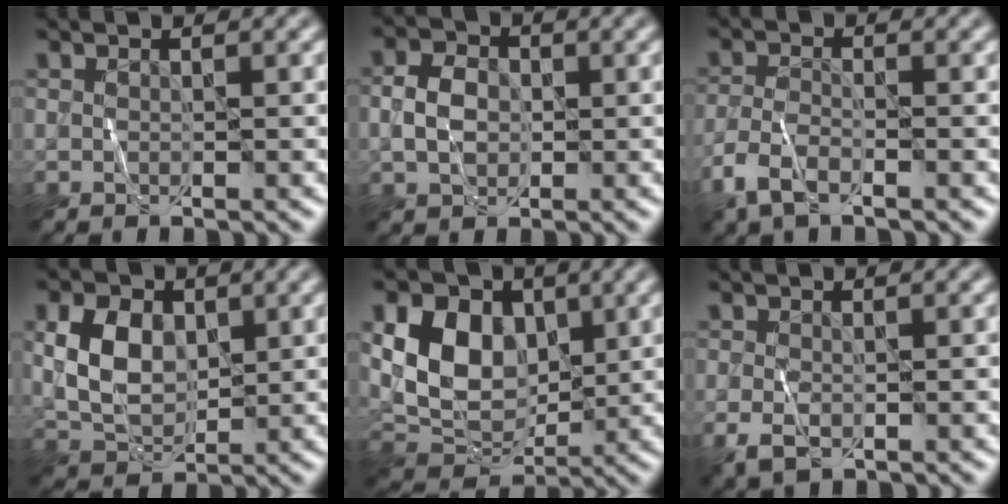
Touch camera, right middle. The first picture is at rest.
{"total": 3.0, "force": [-0.3, 2.3, 1.9], "torque": [-0.040, 0.005, -0.010]}
{"total": 3.2, "force": [-2.2, 1.2, 2.0], "torque": [-0.047, -0.001, -0.054]}
{"total": 4.9, "force": [0.7, 3.4, 3.5], "torque": [-0.077, 0.003, 0.014]}
{"total": 7.8, "force": [1.7, 5.7, 5.1], "torque": [-0.105, -0.007, 0.027]}
{"total": 2.3, "force": [-0.8, 1.5, 1.6], "torque": [-0.040, -0.008, -0.014]}